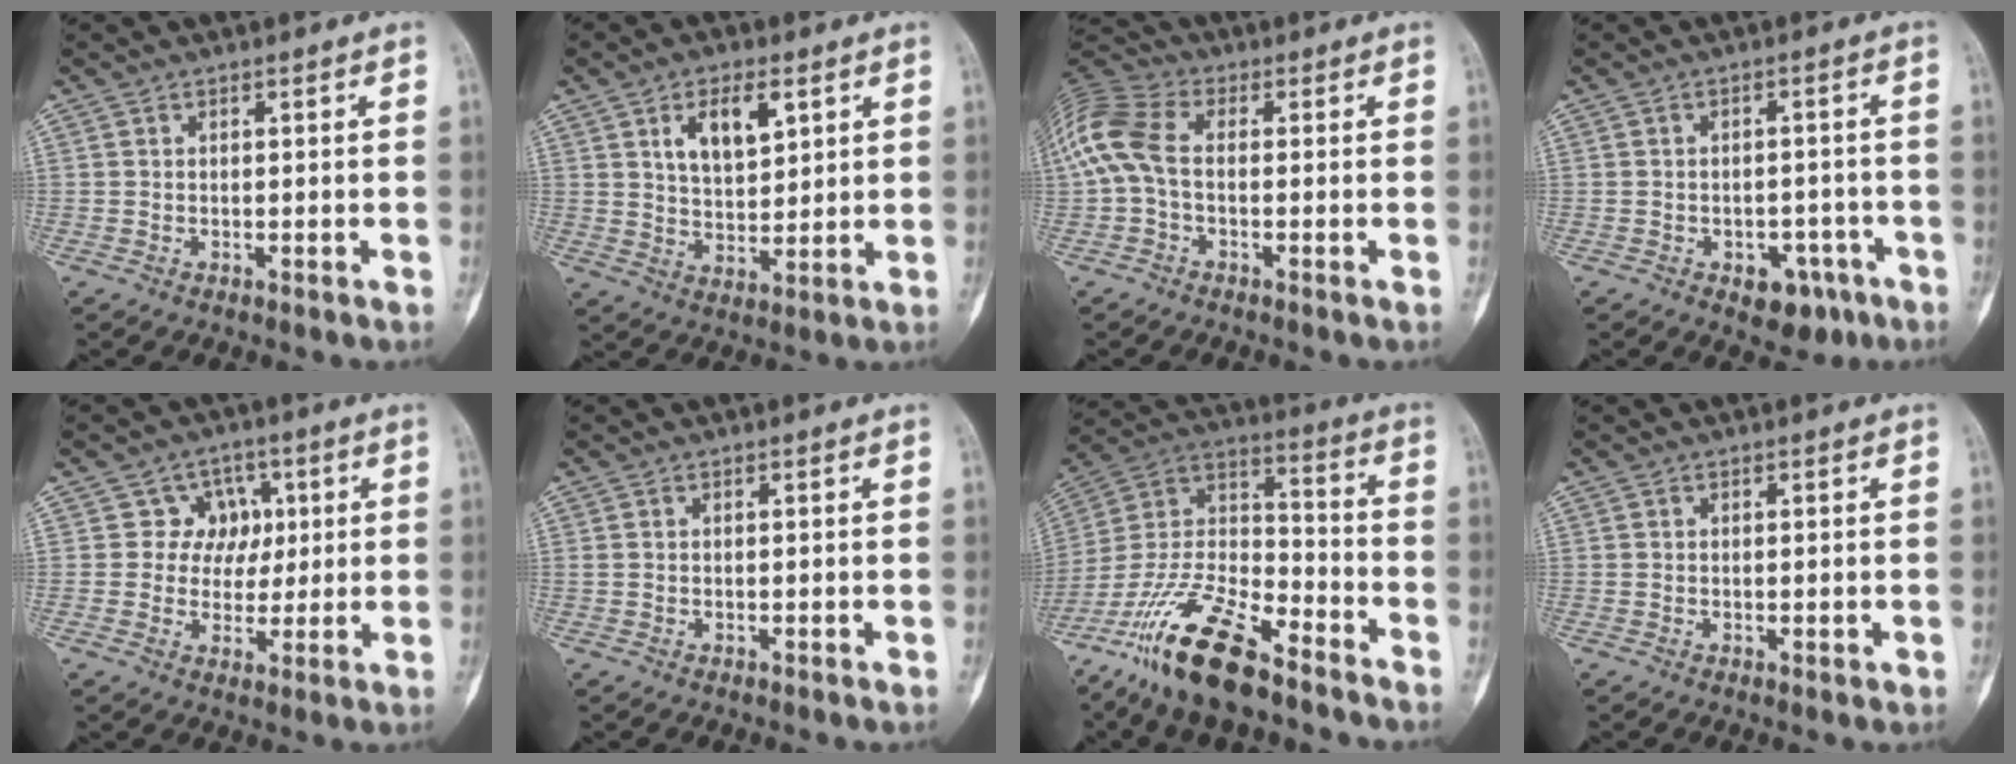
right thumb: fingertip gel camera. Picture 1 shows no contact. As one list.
[{"total": 9.0, "force": [3.9, 4.6, 6.7], "torque": [-0.092, -0.016, 0.071]}, {"total": 10.8, "force": [-0.4, 6.4, 8.7], "torque": [-0.201, 0.027, -0.019]}, {"total": 7.0, "force": [-3.6, 4.5, 4.0], "torque": [-0.023, 0.028, -0.040]}, {"total": 6.5, "force": [1.7, 6.0, 1.8], "torque": [0.022, 0.007, 0.019]}, {"total": 0.0}, {"total": 19.7, "force": [-13.8, 6.7, 12.4], "torque": [-0.243, 0.072, -0.257]}, {"total": 1.0, "force": [-0.2, 0.4, 0.9], "torque": [-0.006, -0.001, -0.002]}]